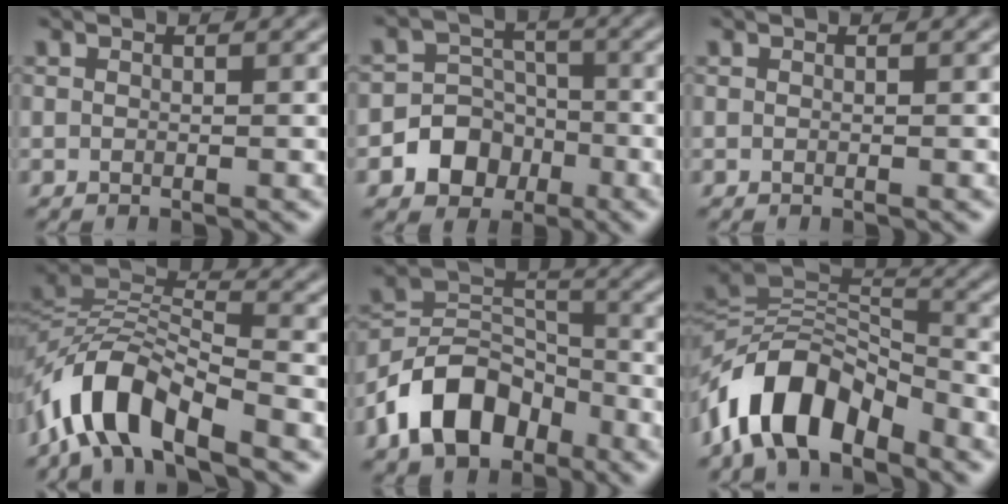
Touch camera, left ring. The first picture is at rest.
{"total": 6.3, "force": [-2.8, 5.4, 1.7], "torque": [0.005, -0.004, -0.075]}
{"total": 0.0}
{"total": 8.2, "force": [-5.6, 3.1, 5.2], "torque": [-0.085, 0.007, -0.114]}
{"total": 8.5, "force": [-4.9, 5.4, 4.5], "torque": [-0.077, 0.003, -0.103]}
{"total": 9.6, "force": [-5.9, 4.7, 6.0], "torque": [-0.096, 0.011, -0.117]}